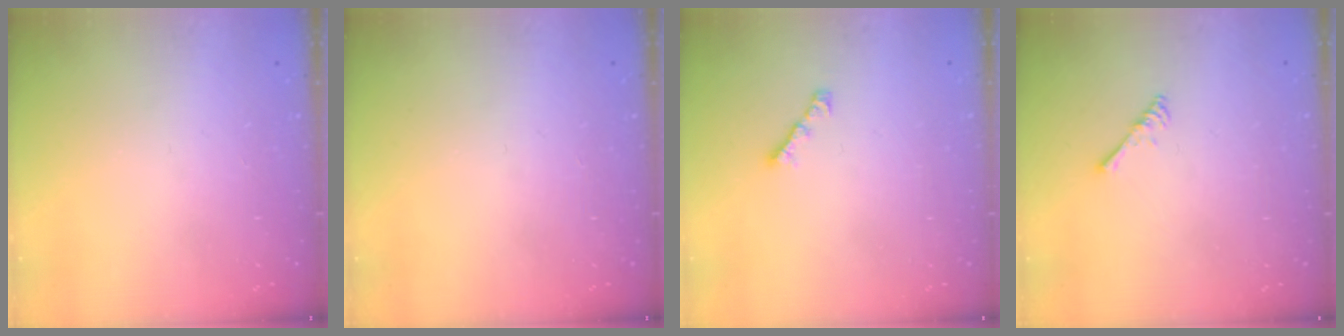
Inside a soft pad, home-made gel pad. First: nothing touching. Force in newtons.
{"total": 0.0}
{"total": 2.6, "press": 2.5, "slide": 0.7}
{"total": 2.4, "press": 2.4, "slide": 0.4}